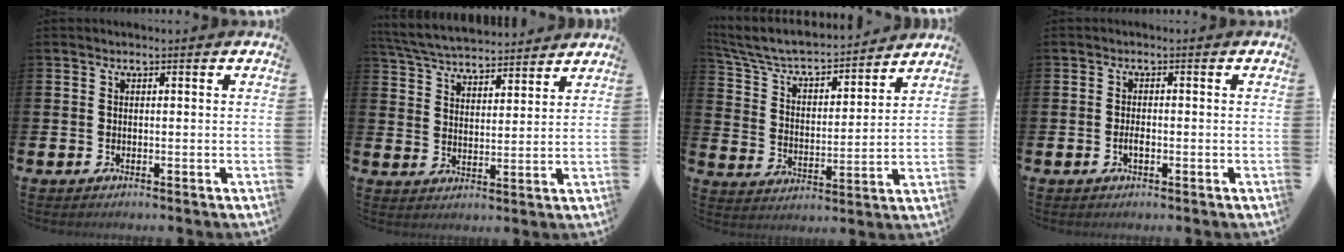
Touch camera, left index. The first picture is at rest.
{"total": 5.7, "force": [5.6, 0.8, 0.7], "torque": [-0.042, -0.033, 0.100]}
{"total": 6.6, "force": [6.1, 1.7, 2.1], "torque": [-0.075, -0.046, 0.101]}
{"total": 1.5, "force": [-0.4, 0.6, 1.3], "torque": [-0.022, -0.001, -0.009]}